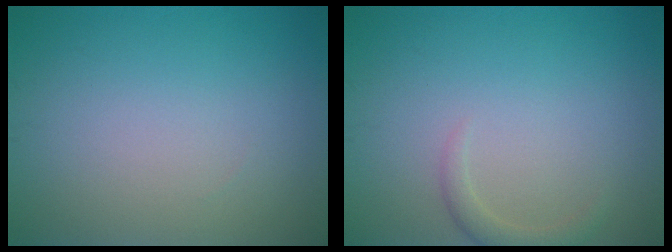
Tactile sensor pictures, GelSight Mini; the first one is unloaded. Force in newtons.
{"total": 1.4, "press": 1.4, "slide": 0.1}